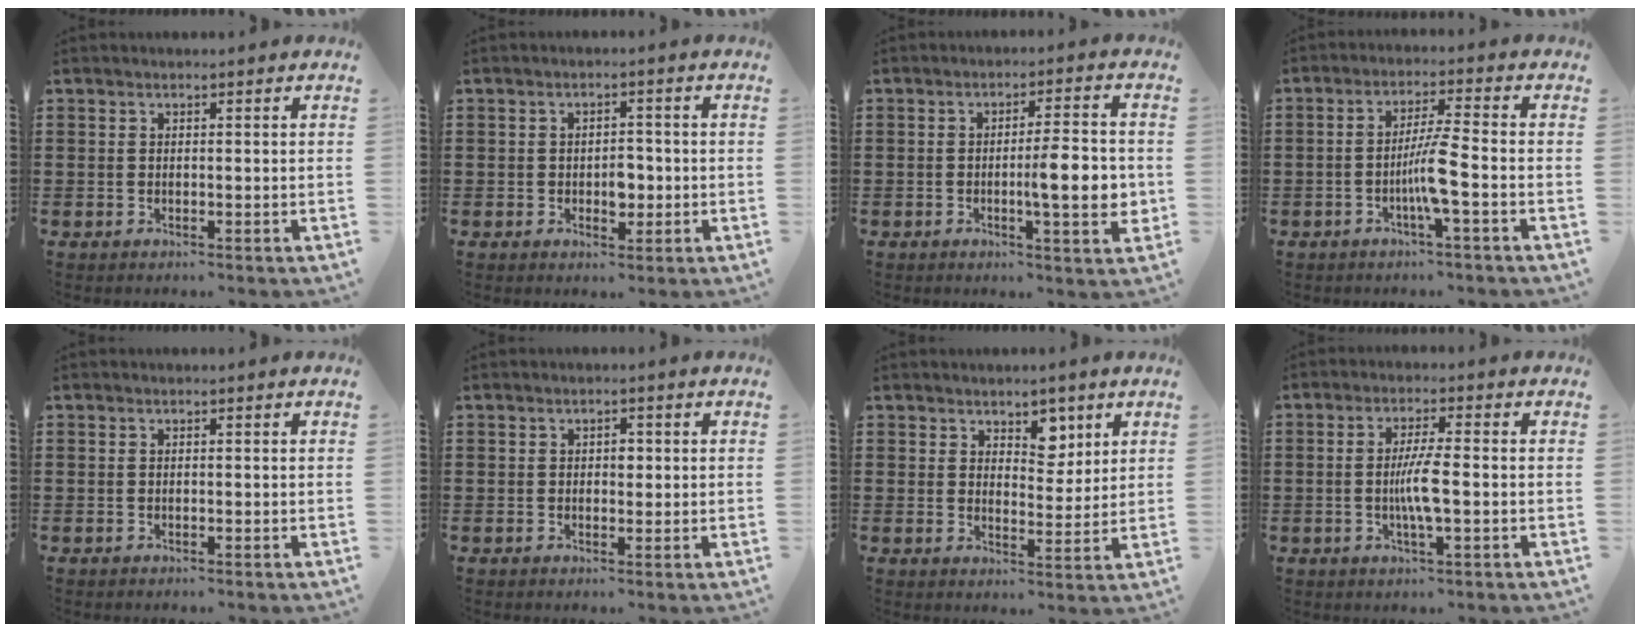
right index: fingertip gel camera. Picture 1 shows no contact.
{"total": 3.1, "force": [-0.5, 1.8, 2.4], "torque": [-0.038, 0.000, -0.012]}
{"total": 7.5, "force": [-1.0, 1.3, 7.3], "torque": [-0.107, -0.006, -0.020]}
{"total": 5.6, "force": [-1.9, -0.2, 5.3], "torque": [-0.107, -0.010, -0.043]}
{"total": 0.0}
{"total": 1.4, "force": [0.2, 0.9, 1.1], "torque": [-0.014, 0.003, 0.000]}
{"total": 4.7, "force": [3.5, 2.8, 1.6], "torque": [-0.030, 0.000, 0.060]}
{"total": 5.1, "force": [-0.8, 0.6, 5.0], "torque": [-0.101, -0.006, -0.021]}